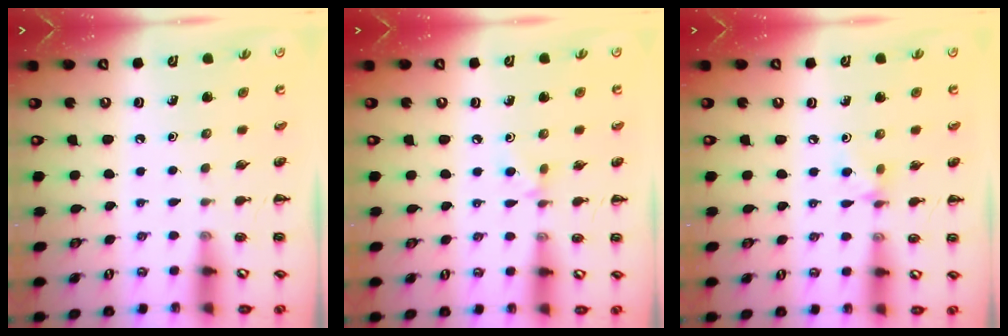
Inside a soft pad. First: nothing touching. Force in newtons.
{"total": 4.6, "press": 4.3, "slide": 1.7}
{"total": 4.7, "press": 4.5, "slide": 1.2}